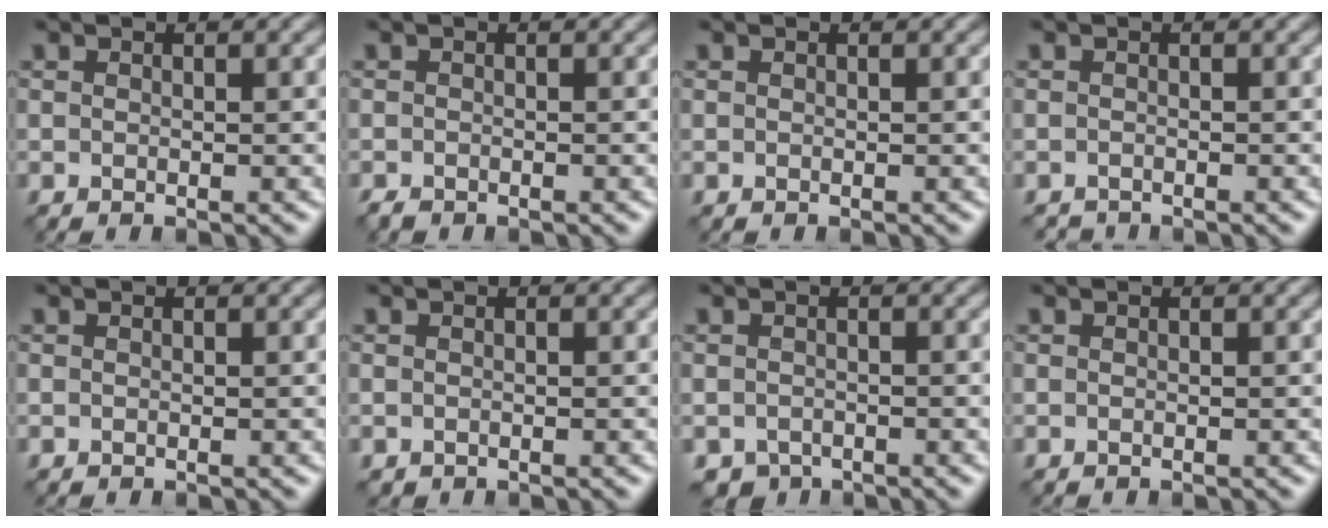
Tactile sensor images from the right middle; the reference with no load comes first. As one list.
[{"total": 0.6, "force": [-0.5, 0.2, 0.1], "torque": [0.001, -0.003, -0.010]}, {"total": 0.0}, {"total": 0.9, "force": [-0.9, 0.0, -0.2], "torque": [0.005, -0.005, -0.019]}, {"total": 0.0}, {"total": 0.0}, {"total": 1.4, "force": [-1.1, 0.8, 0.2], "torque": [0.001, -0.004, -0.023]}, {"total": 0.0}]